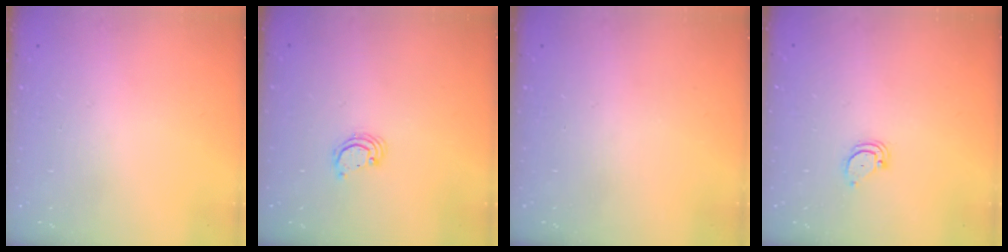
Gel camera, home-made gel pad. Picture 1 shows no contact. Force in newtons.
{"total": 2.2, "press": 2.2, "slide": 0.2}
{"total": 0.0}
{"total": 3.0, "press": 3.0, "slide": 0.2}